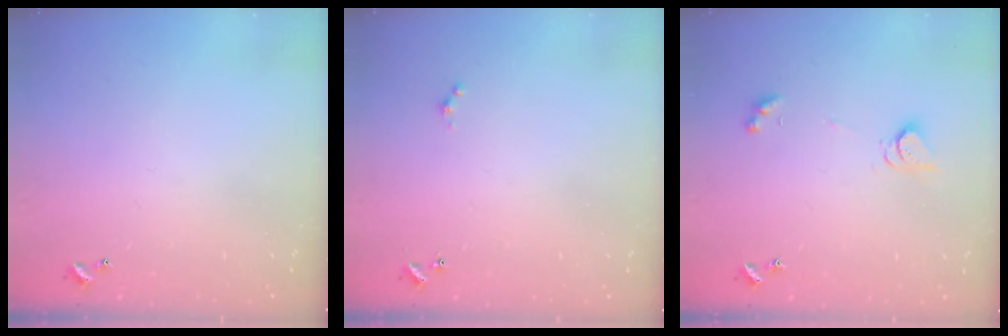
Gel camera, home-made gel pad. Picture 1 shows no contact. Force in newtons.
{"total": 0.0}
{"total": 3.3, "press": 3.3, "slide": 0.3}